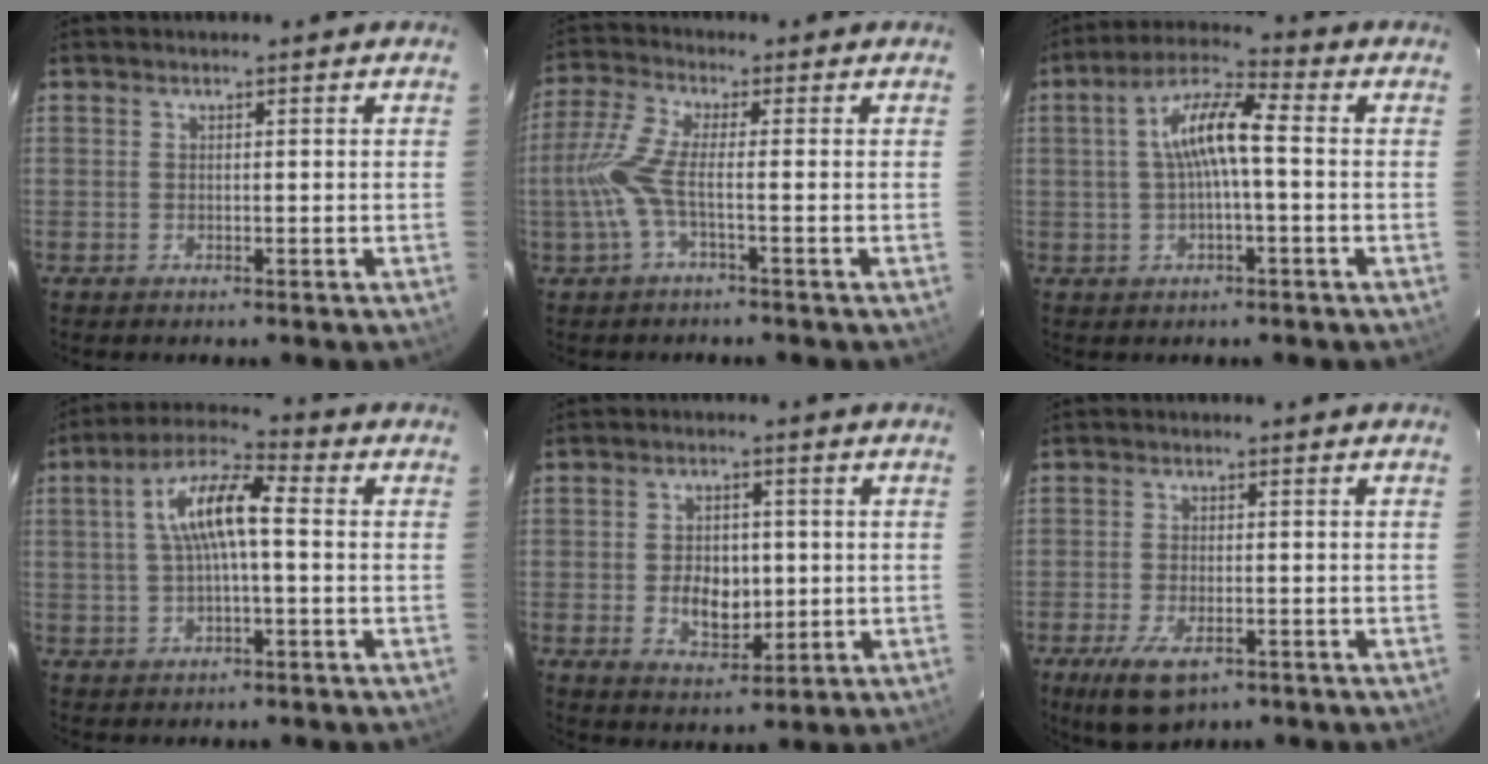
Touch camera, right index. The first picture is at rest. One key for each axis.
{"total": 6.8, "fx": -1.8, "fy": 0.6, "fz": 6.5, "tx": -0.162, "ty": 0.002, "tz": -0.036}
{"total": 8.8, "fx": 0.2, "fy": 2.1, "fz": 8.6, "tx": -0.164, "ty": 0.021, "tz": 0.002}
{"total": 9.8, "fx": 0.7, "fy": 2.8, "fz": 9.4, "tx": -0.176, "ty": 0.023, "tz": 0.011}
{"total": 7.2, "fx": -0.7, "fy": 4.8, "fz": 5.4, "tx": -0.102, "ty": 0.000, "tz": -0.002}
{"total": 7.6, "fx": -4.3, "fy": 3.4, "fz": 5.3, "tx": -0.123, "ty": -0.023, "tz": -0.072}